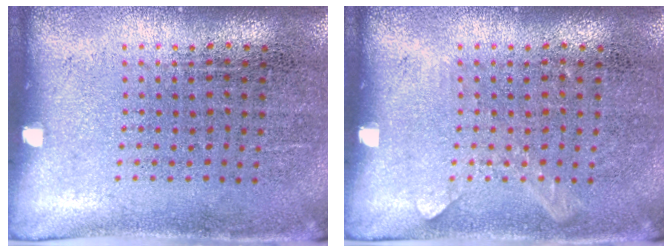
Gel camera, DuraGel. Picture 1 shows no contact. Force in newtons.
{"total": 0.6, "press": 0.6, "slide": 0.1}